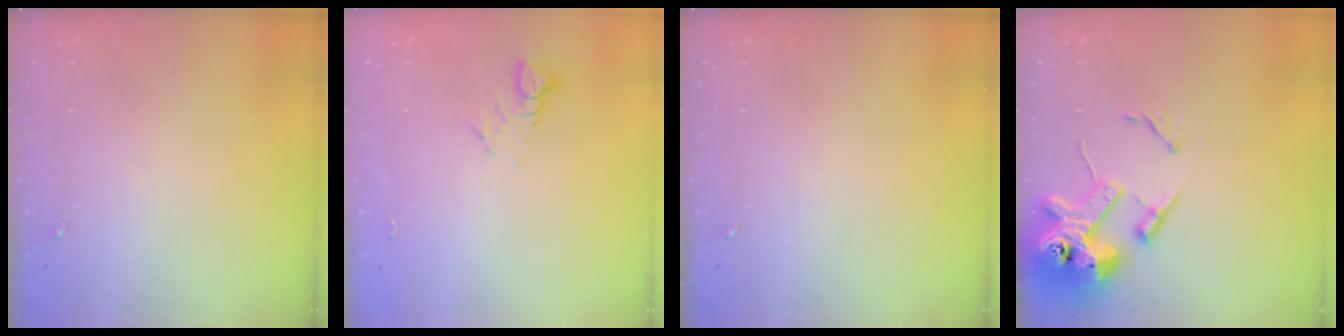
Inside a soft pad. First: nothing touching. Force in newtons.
{"total": 3.2, "press": 3.2, "slide": 0.2}
{"total": 0.0}
{"total": 15.7, "press": 15.5, "slide": 2.1}